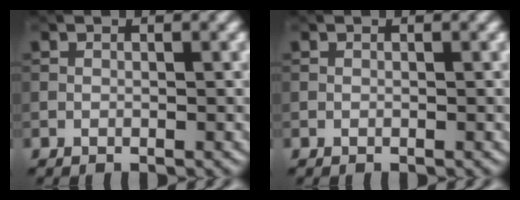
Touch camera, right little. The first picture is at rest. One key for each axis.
{"total": 0.0}